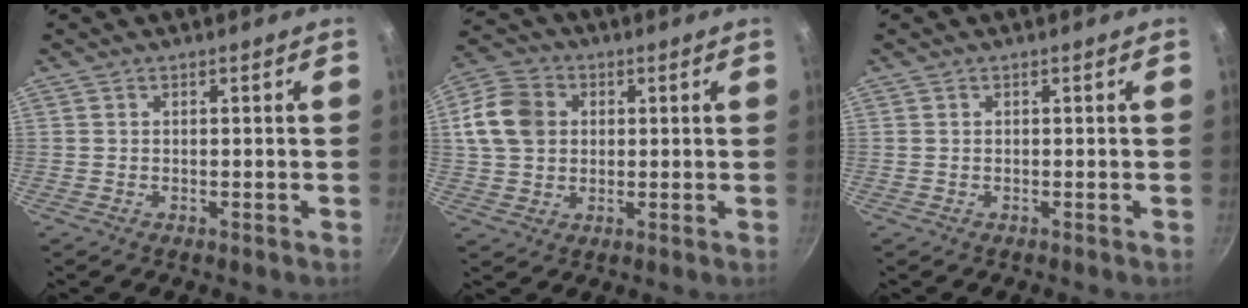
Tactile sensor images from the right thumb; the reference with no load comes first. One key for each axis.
{"total": 10.5, "fx": 1.8, "fy": 8.6, "fz": 5.7, "tx": -0.088, "ty": 0.008, "tz": 0.020}
{"total": 0.0}